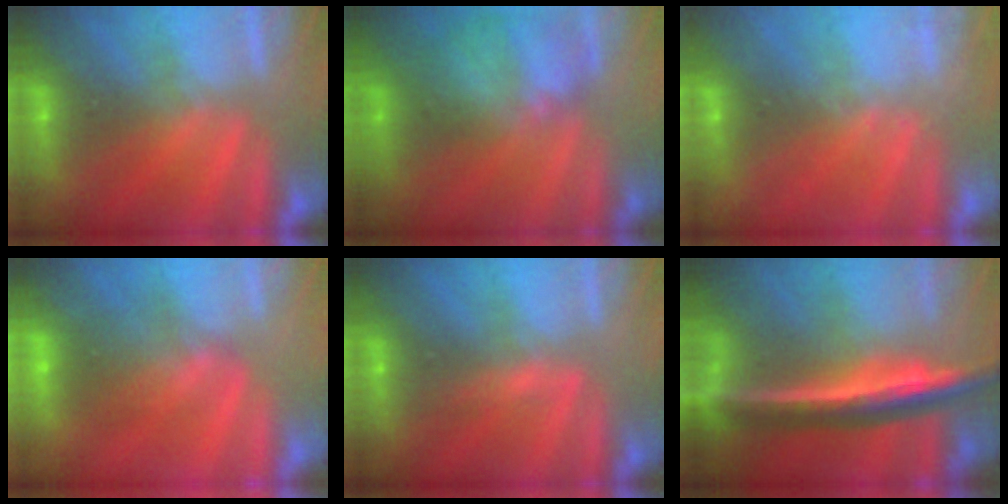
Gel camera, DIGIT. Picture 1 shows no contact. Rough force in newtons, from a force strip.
{"total": 8.5}
{"total": 2.3}
{"total": 5.8}
{"total": 3.4}
{"total": 7.4}